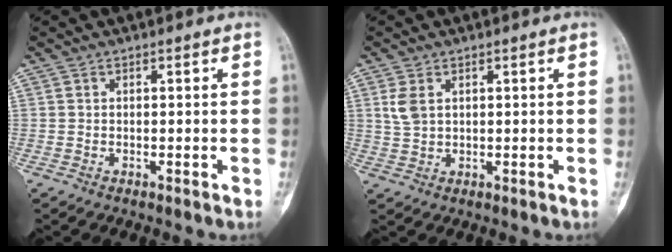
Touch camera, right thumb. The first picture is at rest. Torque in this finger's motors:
{"motor_torque": [0.36, 0.36, 0.34, 0.25, 0.02]}